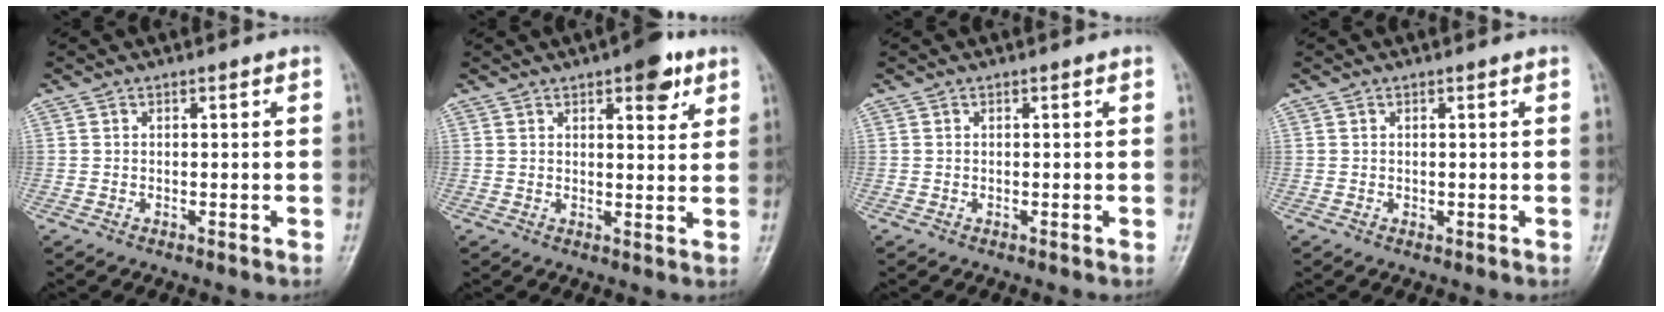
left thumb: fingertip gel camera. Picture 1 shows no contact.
{"total": 6.8, "force": [3.8, 2.7, 4.9], "torque": [-0.044, -0.015, 0.044]}
{"total": 0.0}
{"total": 0.7, "force": [0.4, 0.4, 0.4], "torque": [-0.001, -0.002, 0.005]}